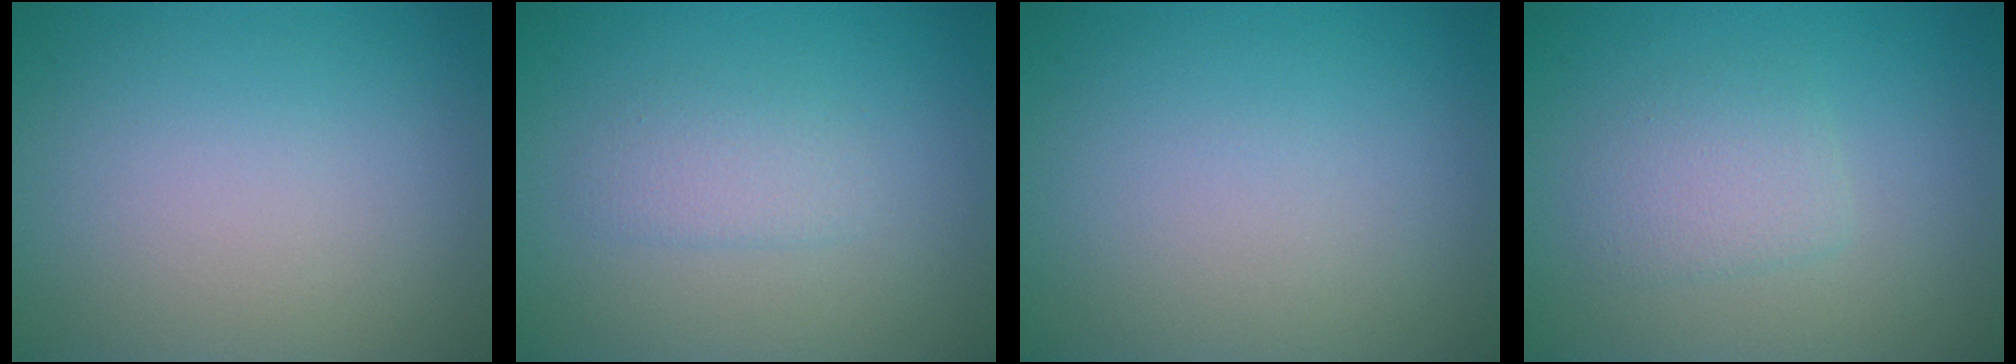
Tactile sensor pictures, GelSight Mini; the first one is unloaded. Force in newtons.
{"total": 1.7, "press": 1.7, "slide": 0.1}
{"total": 0.0}
{"total": 2.1, "press": 2.1, "slide": 0.1}